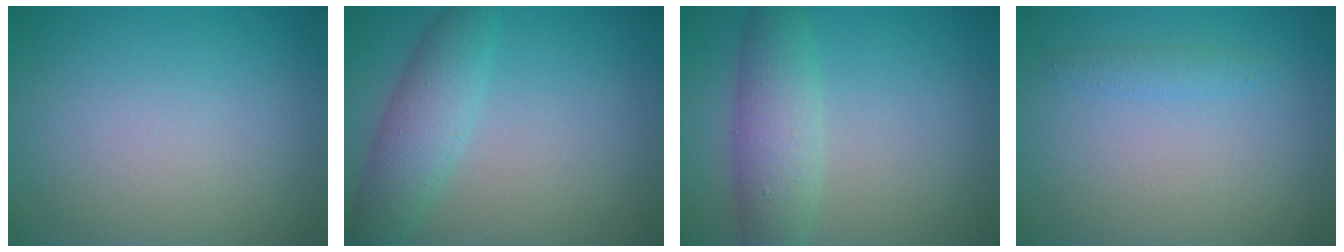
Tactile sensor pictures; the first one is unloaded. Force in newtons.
{"total": 3.9, "press": 3.9, "slide": 0.1}
{"total": 4.5, "press": 4.5, "slide": 0.1}
{"total": 1.1, "press": 1.1, "slide": 0.1}